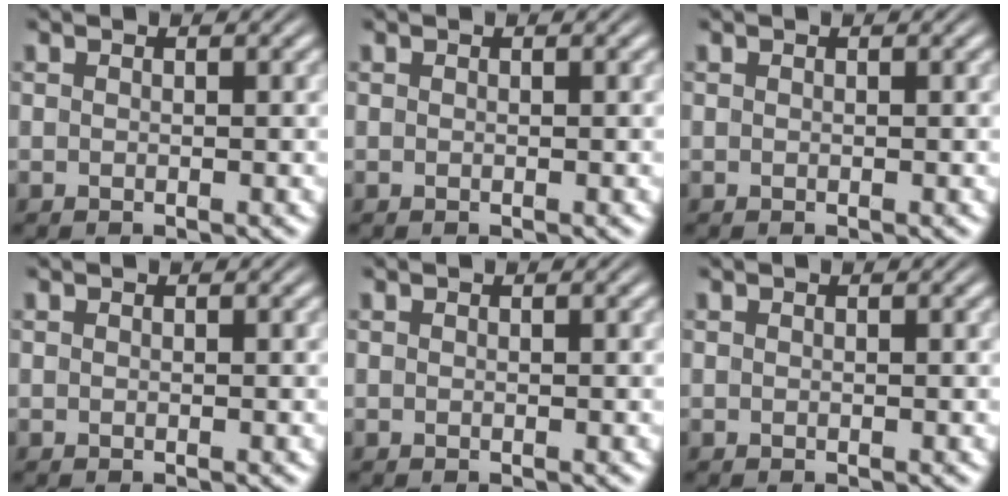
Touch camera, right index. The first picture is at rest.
{"total": 0.0}
{"total": 0.0}
{"total": 0.0}
{"total": 0.0}
{"total": 0.0}